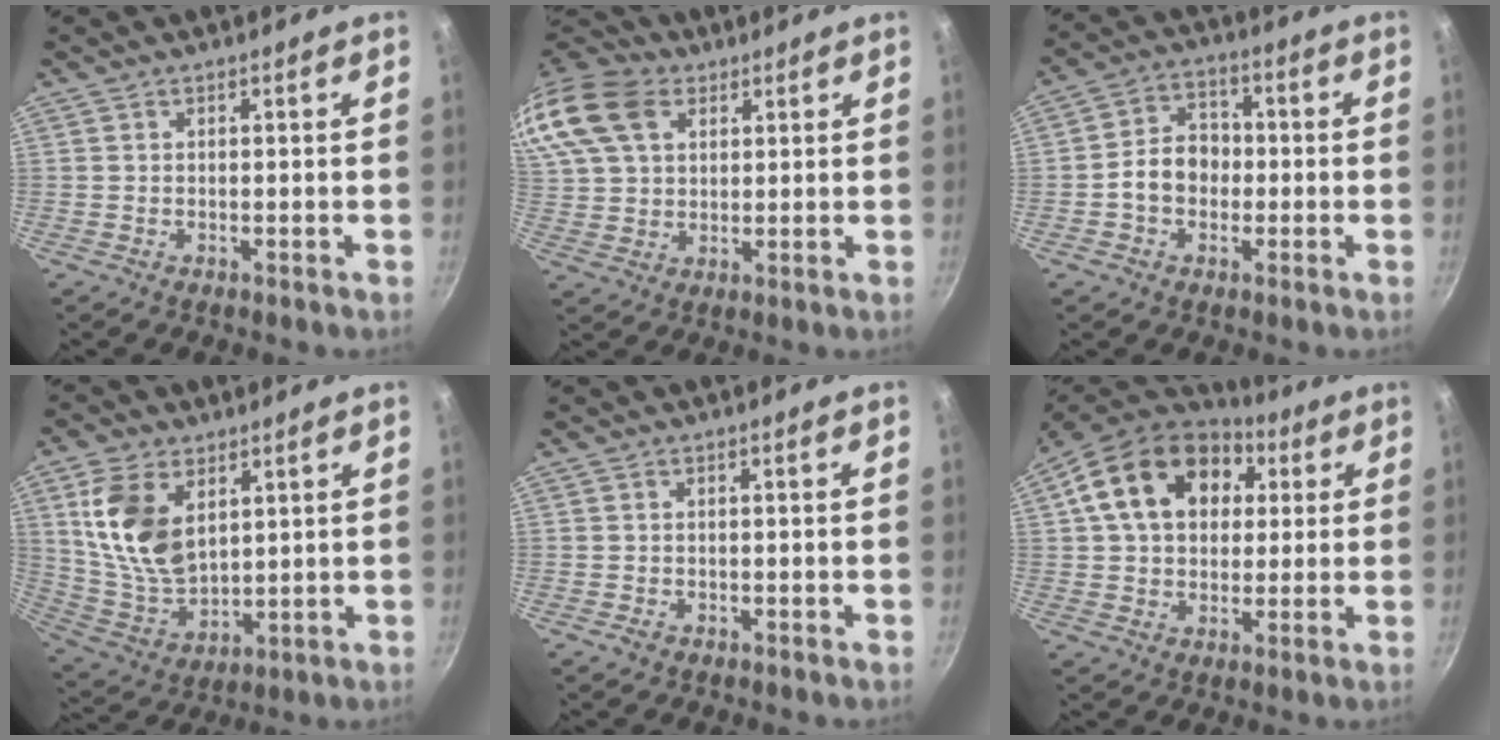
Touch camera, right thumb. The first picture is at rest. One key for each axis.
{"total": 21.4, "fx": 9.3, "fy": 15.0, "fz": 12.0, "tx": -0.279, "ty": 0.031, "tz": 0.174}
{"total": 8.3, "fx": -1.2, "fy": 6.5, "fz": 5.0, "tx": -0.051, "ty": 0.027, "tz": -0.031}
{"total": 14.7, "fx": 5.0, "fy": 9.1, "fz": 10.5, "tx": -0.185, "ty": -0.033, "tz": 0.110}
{"total": 1.3, "fx": -0.5, "fy": 1.0, "fz": 0.6, "tx": -0.010, "ty": 0.000, "tz": -0.008}
{"total": 20.2, "fx": 5.8, "fy": 14.6, "fz": 12.6, "tx": -0.207, "ty": 0.021, "tz": 0.087}